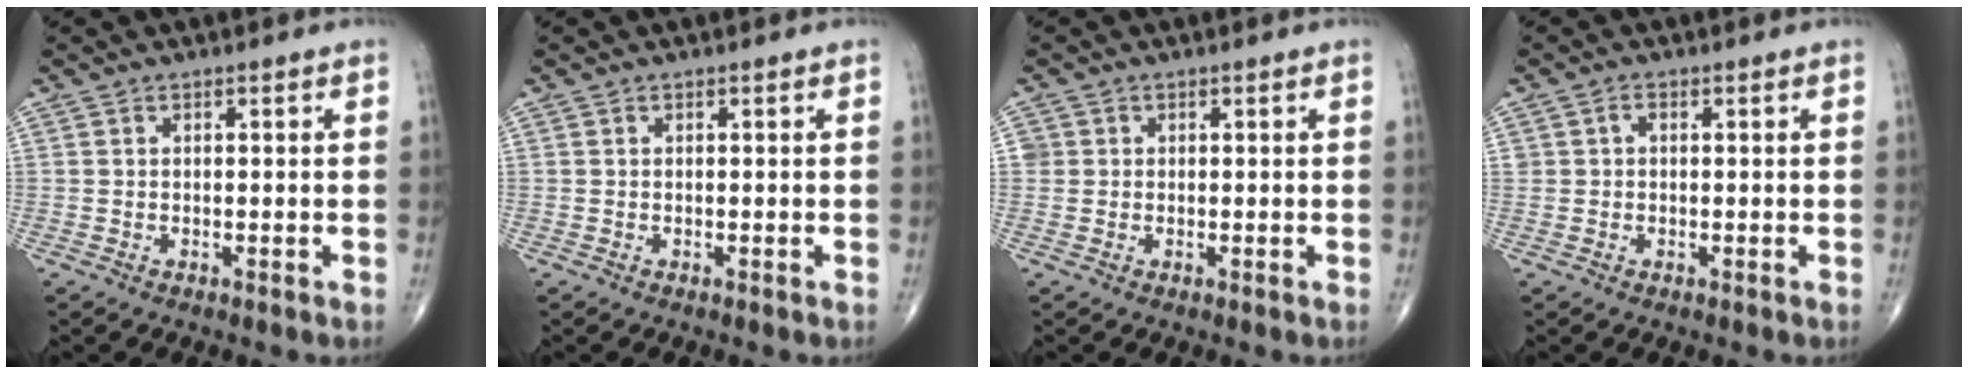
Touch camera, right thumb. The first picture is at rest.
{"total": 0.0}
{"total": 1.5, "force": [0.2, 1.5, 0.2], "torque": [0.008, 0.003, 0.002]}
{"total": 1.2, "force": [0.2, 0.9, 0.7], "torque": [-0.007, 0.004, 0.002]}